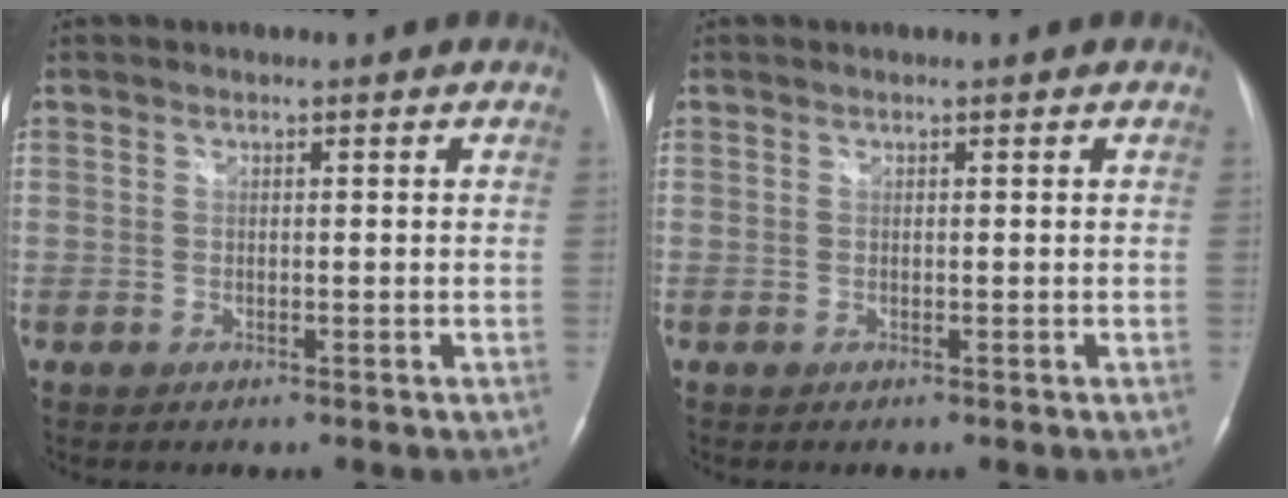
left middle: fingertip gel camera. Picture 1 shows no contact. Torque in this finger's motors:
{"motor_torque": [0.61, -0.54, 0.10, 0.02]}